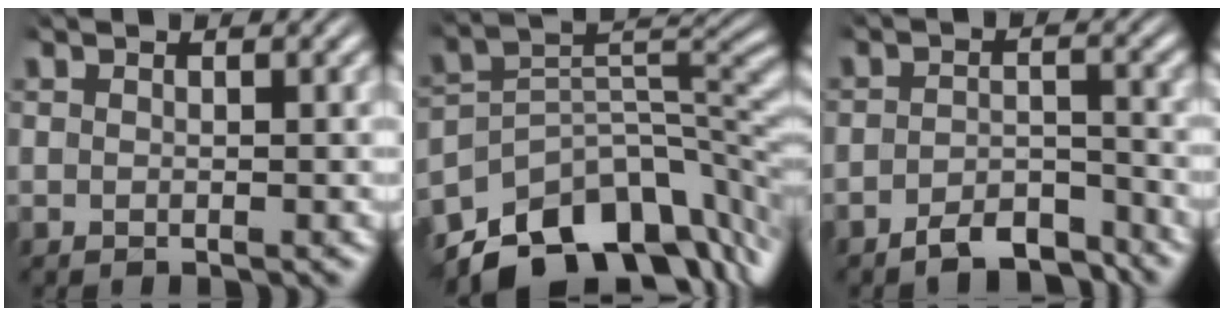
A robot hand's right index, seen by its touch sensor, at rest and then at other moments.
{"total": 15.1, "force": [-9.2, 8.2, 8.7], "torque": [-0.127, -0.036, -0.132]}
{"total": 5.3, "force": [-4.9, 1.6, 1.1], "torque": [-0.007, -0.008, -0.086]}